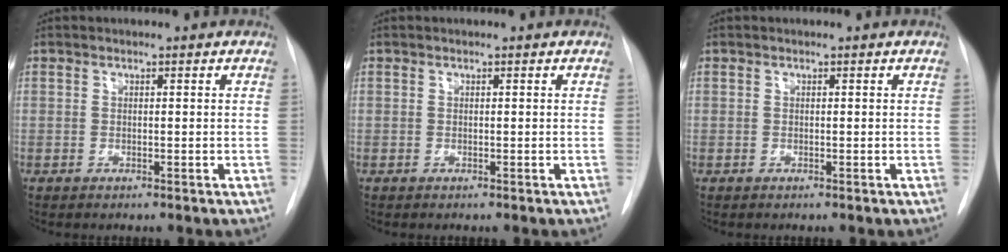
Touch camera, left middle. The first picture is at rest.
{"total": 0.0}
{"total": 0.0}